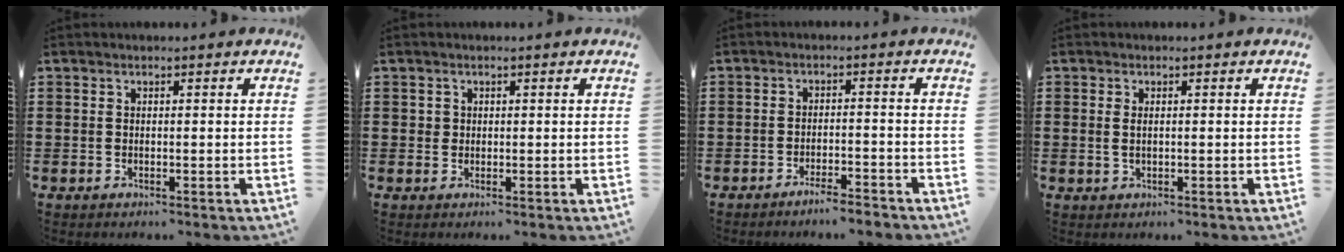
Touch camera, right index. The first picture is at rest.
{"total": 0.9, "force": [0.3, 0.8, 0.2], "torque": [-0.004, 0.004, 0.005]}
{"total": 3.0, "force": [-2.8, -0.1, 1.0], "torque": [-0.017, 0.003, -0.055]}
{"total": 1.5, "force": [0.2, 0.6, 1.3], "torque": [-0.028, 0.005, 0.002]}